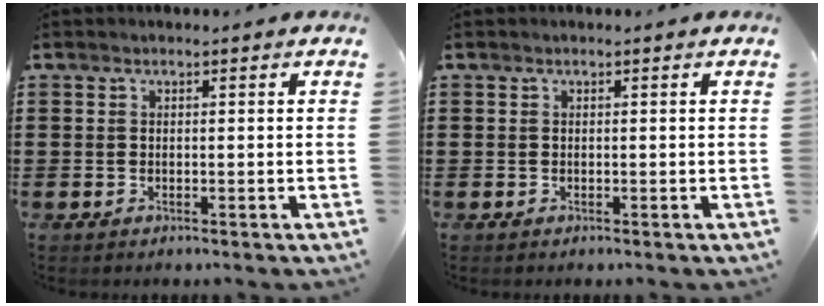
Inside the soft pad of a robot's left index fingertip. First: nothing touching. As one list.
[{"total": 0.0}]